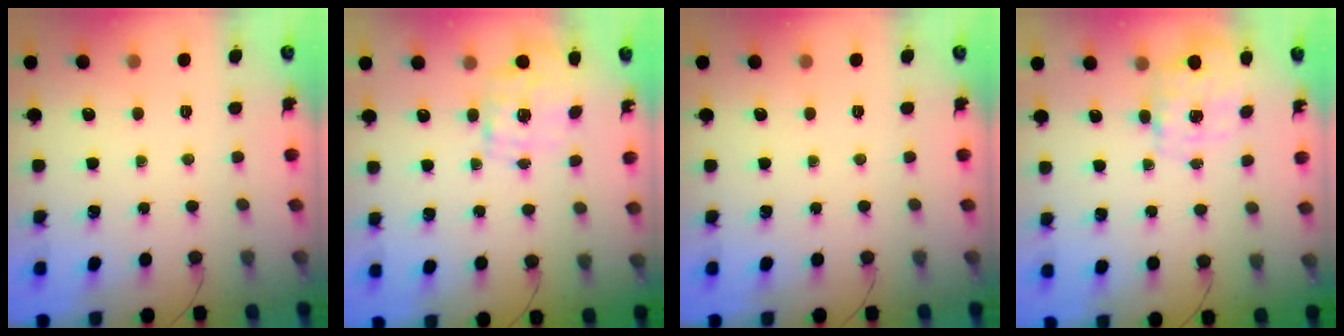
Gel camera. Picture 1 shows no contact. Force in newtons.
{"total": 2.3, "press": 2.3, "slide": 0.5}
{"total": 0.0}
{"total": 4.0, "press": 3.9, "slide": 0.9}